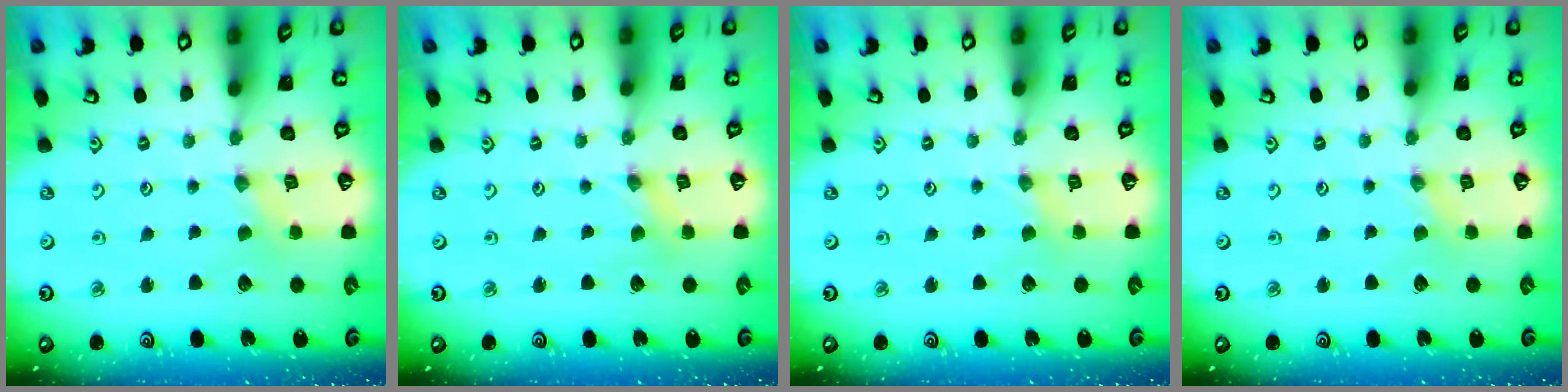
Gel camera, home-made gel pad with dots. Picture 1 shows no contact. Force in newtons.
{"total": 0.0}
{"total": 2.4, "press": 2.3, "slide": 0.5}
{"total": 1.1, "press": 1.1, "slide": 0.2}